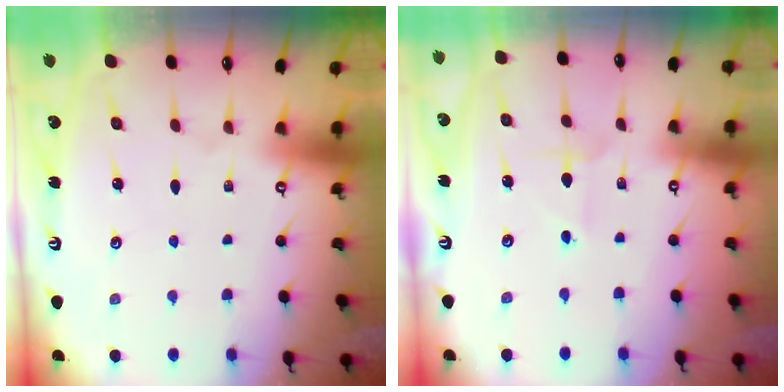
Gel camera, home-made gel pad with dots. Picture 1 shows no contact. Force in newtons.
{"total": 2.7, "press": 2.7, "slide": 0.2}